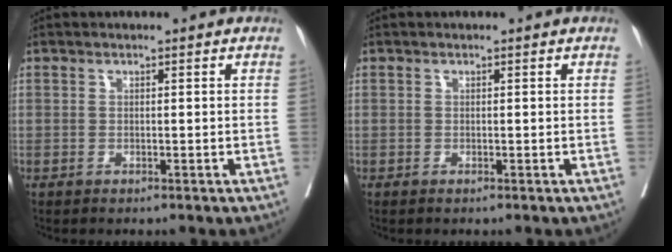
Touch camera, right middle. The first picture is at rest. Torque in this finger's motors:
{"motor_torque": [-0.18, -0.23, 0.00, 0.00]}